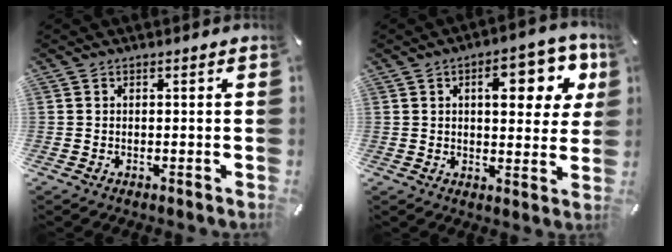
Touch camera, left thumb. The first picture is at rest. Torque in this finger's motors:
{"motor_torque": [2.12, 1.90, 1.42, -1.08, 0.38]}